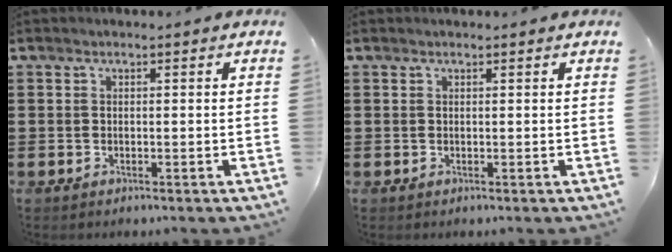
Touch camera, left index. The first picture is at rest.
{"total": 0.0}